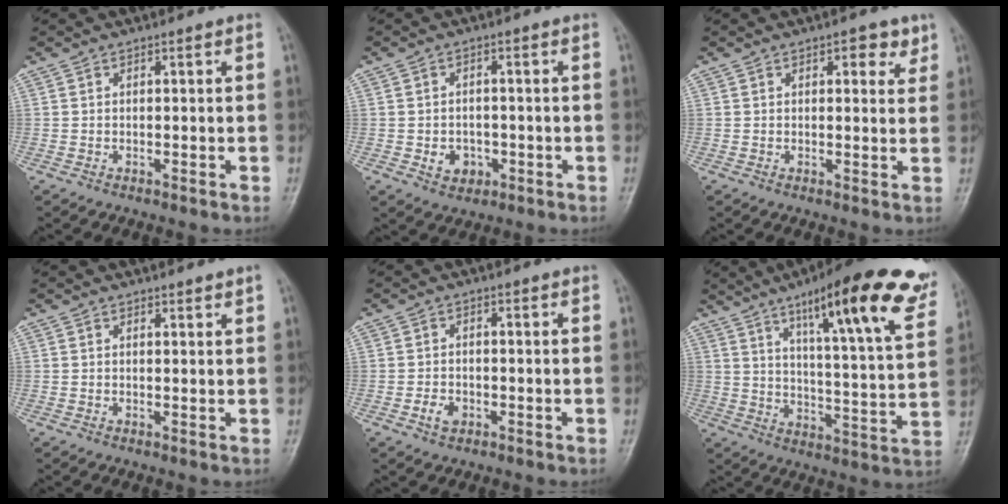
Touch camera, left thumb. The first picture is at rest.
{"total": 4.3, "force": [-1.2, 3.6, 2.0], "torque": [-0.011, 0.006, -0.013]}
{"total": 3.9, "force": [2.2, 2.0, 2.5], "torque": [-0.011, -0.008, 0.023]}
{"total": 1.1, "force": [1.0, 0.1, 0.4], "torque": [0.000, -0.005, 0.015]}
{"total": 2.8, "force": [-1.1, 2.1, 1.5], "torque": [-0.021, 0.004, -0.019]}
{"total": 24.4, "force": [14.1, 4.6, 19.4], "torque": [-0.252, -0.046, 0.200]}